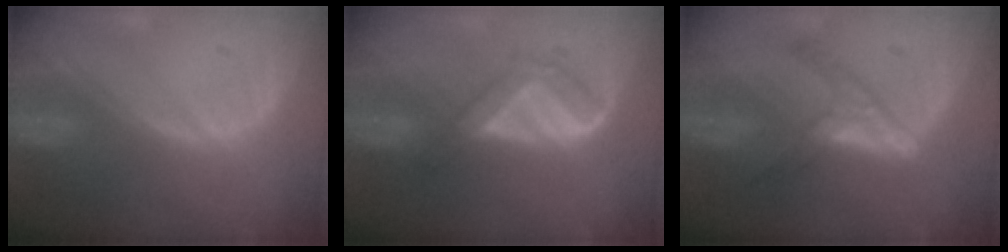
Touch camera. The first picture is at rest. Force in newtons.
{"total": 5.5, "press": 4.6, "slide": 3.1}
{"total": 5.2, "press": 5.2, "slide": 0.9}